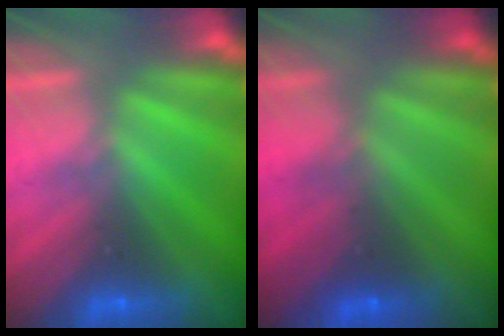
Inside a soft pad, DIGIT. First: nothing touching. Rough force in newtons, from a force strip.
{"total": 2.9}